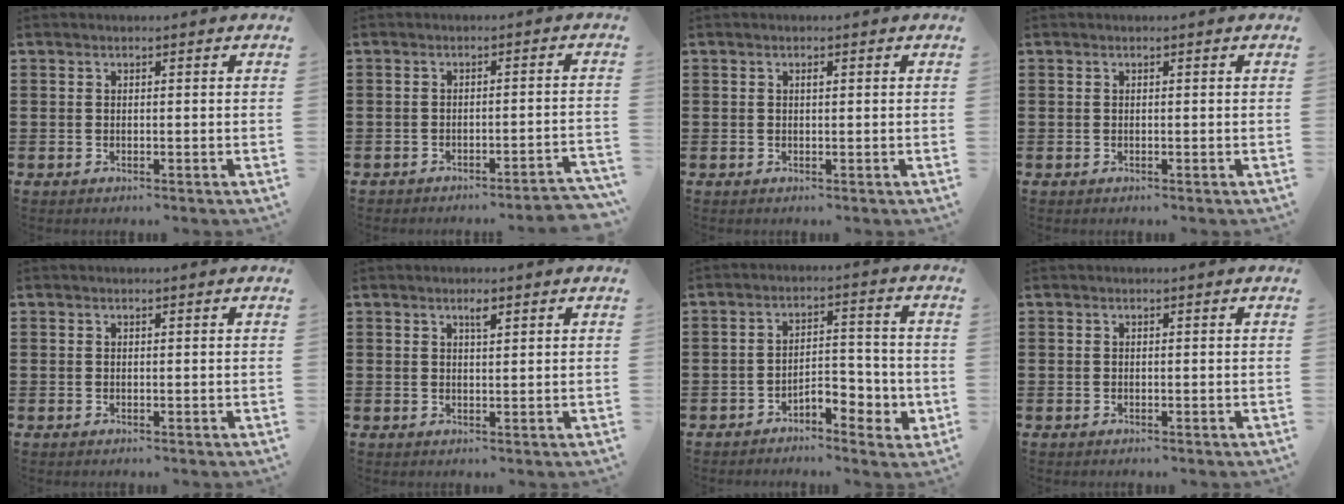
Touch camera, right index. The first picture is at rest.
{"total": 2.6, "force": [-2.5, -0.2, 0.5], "torque": [-0.013, -0.003, -0.054]}
{"total": 0.7, "force": [0.2, 0.2, 0.6], "torque": [-0.013, -0.001, 0.003]}
{"total": 0.0}
{"total": 0.0}
{"total": 1.8, "force": [1.1, 0.4, 1.3], "torque": [-0.021, 0.000, 0.016]}
{"total": 4.7, "force": [-2.9, 2.3, 2.8], "torque": [-0.041, 0.011, -0.057]}
{"total": 0.0}